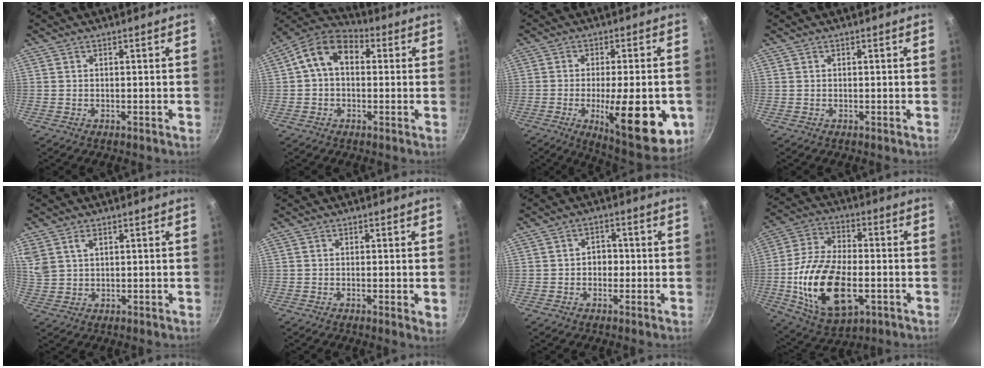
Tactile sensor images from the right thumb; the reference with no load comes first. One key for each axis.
{"total": 10.6, "fx": 1.9, "fy": 7.4, "fz": 7.4, "tx": -0.107, "ty": 0.027, "tz": 0.010}
{"total": 18.9, "fx": -5.0, "fy": 6.2, "fz": 17.2, "tx": -0.209, "ty": 0.000, "tz": -0.062}
{"total": 0.0}
{"total": 6.9, "fx": 3.3, "fy": 4.7, "fz": 3.8, "tx": -0.071, "ty": 0.003, "tz": 0.071}
{"total": 2.4, "fx": -0.3, "fy": 0.5, "fz": 2.3, "tx": -0.033, "ty": -0.008, "tz": -0.007}
{"total": 3.5, "fx": -0.4, "fy": 2.8, "fz": 2.1, "tx": -0.007, "ty": 0.012, "tz": -0.008}
{"total": 20.8, "fx": -4.4, "fy": 11.2, "fz": 16.9, "tx": -0.314, "ty": 0.016, "tz": -0.073}